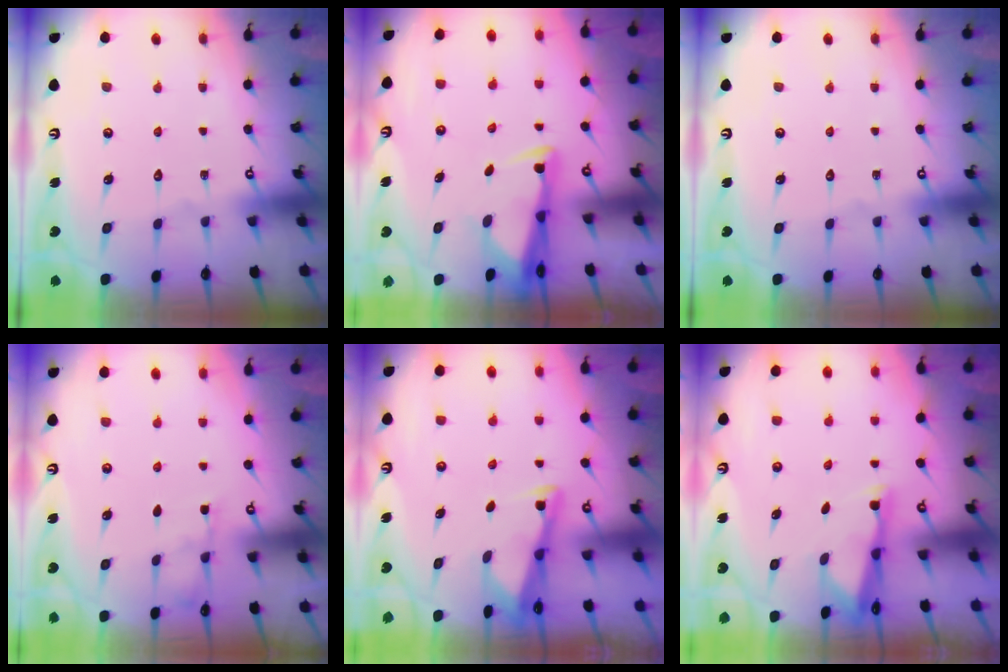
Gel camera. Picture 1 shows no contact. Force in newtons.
{"total": 2.9, "press": 2.7, "slide": 0.9}
{"total": 0.0}
{"total": 2.2, "press": 2.2, "slide": 0.3}
{"total": 2.8, "press": 2.8, "slide": 0.3}
{"total": 2.8, "press": 2.7, "slide": 0.4}